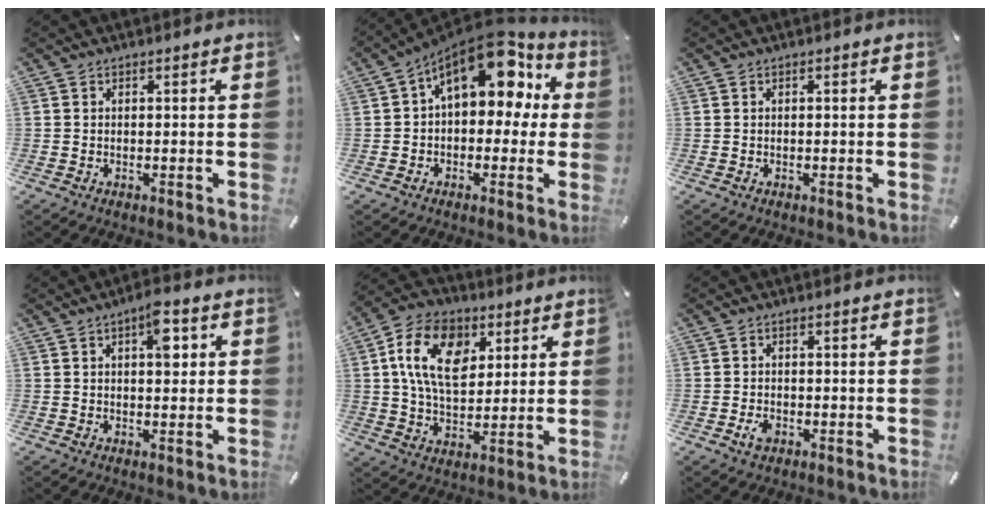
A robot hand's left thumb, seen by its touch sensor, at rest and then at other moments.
{"total": 14.9, "force": [7.7, 8.2, 9.7], "torque": [-0.143, -0.054, 0.135]}
{"total": 0.0}
{"total": 6.2, "force": [1.9, 2.9, 5.2], "torque": [-0.058, -0.009, 0.021]}
{"total": 15.0, "force": [4.9, 10.4, 9.6], "torque": [-0.170, 0.004, 0.089]}
{"total": 2.1, "force": [-0.9, 1.5, 1.2], "torque": [-0.029, 0.003, -0.020]}